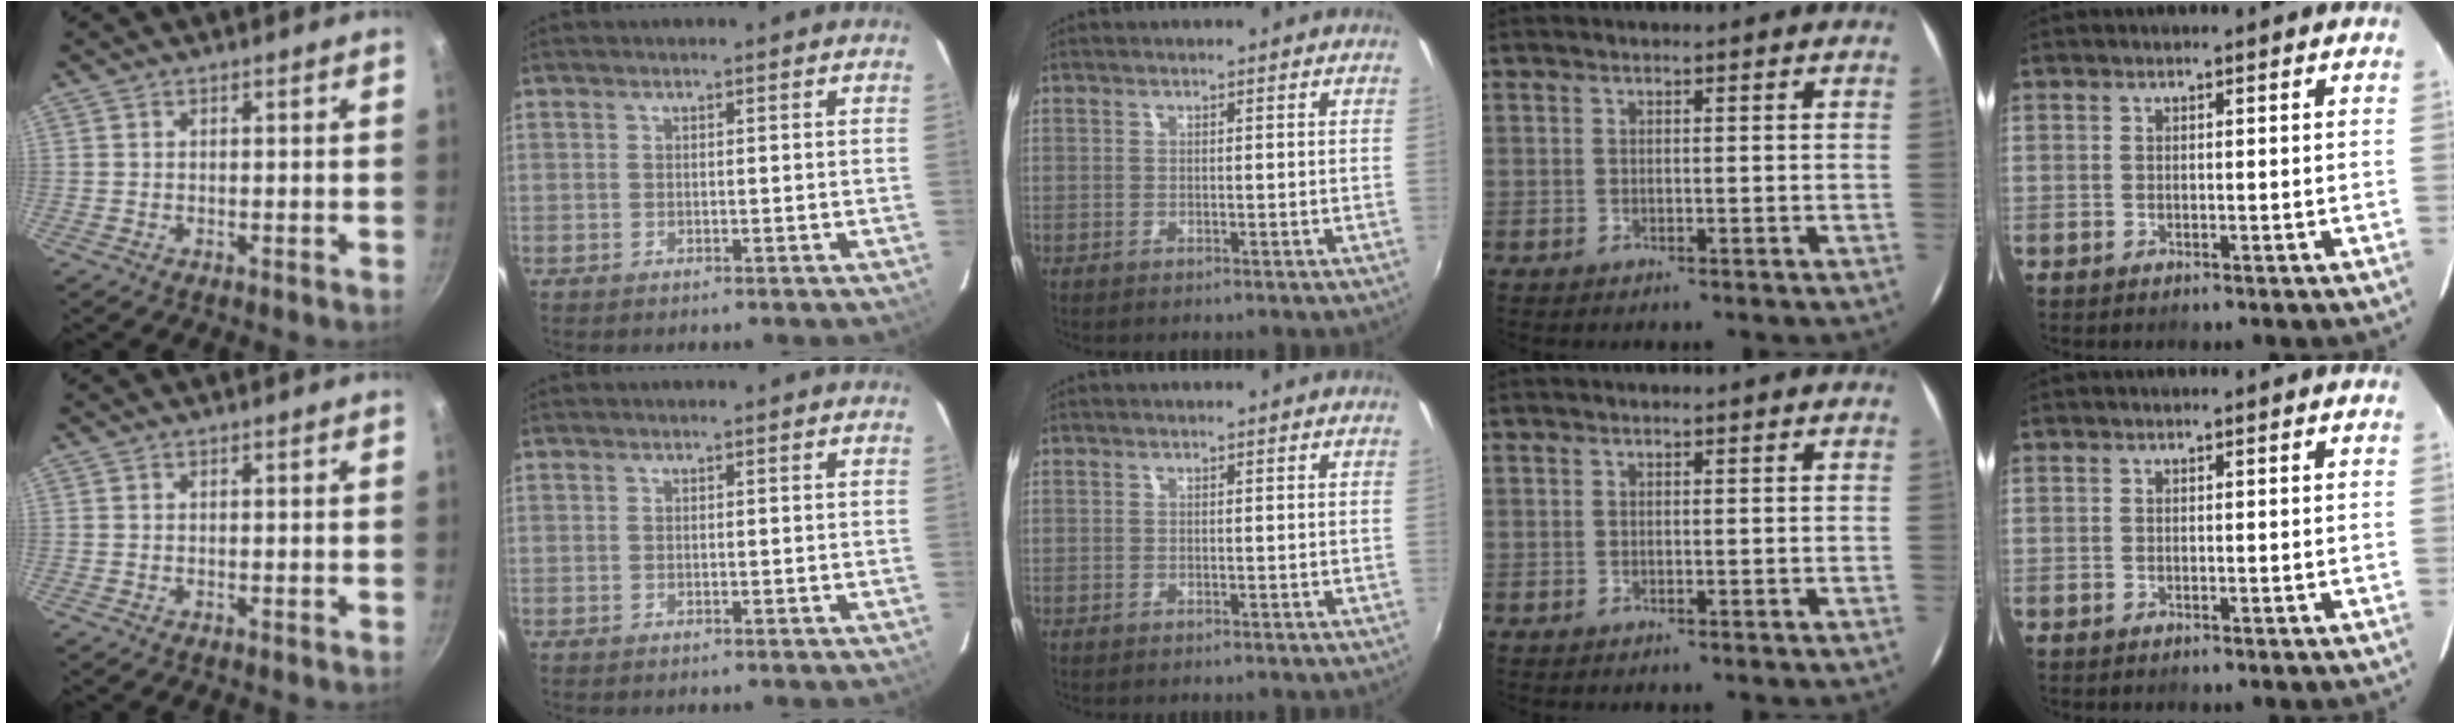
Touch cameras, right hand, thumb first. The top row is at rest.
{}